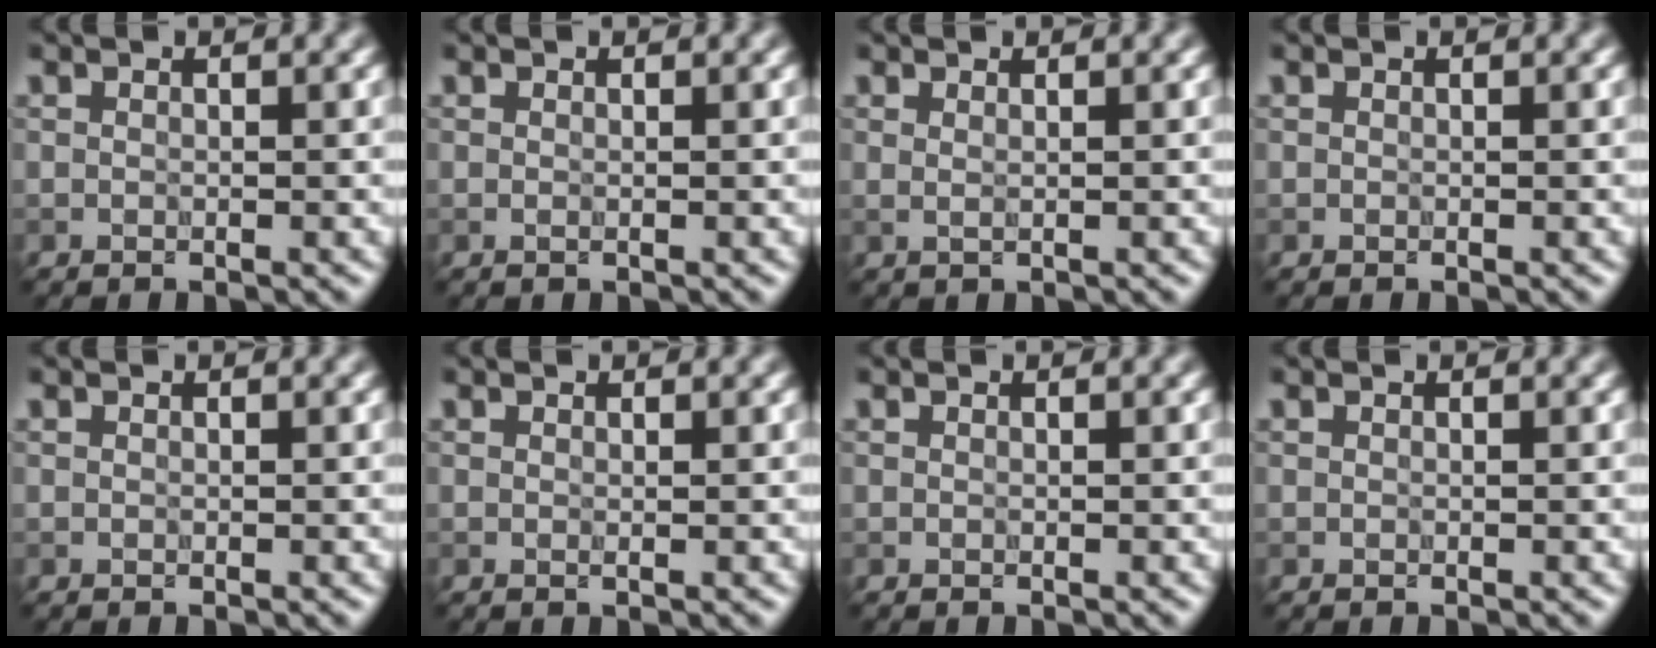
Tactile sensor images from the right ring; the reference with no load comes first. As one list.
[{"total": 0.0}, {"total": 0.9, "force": [0.5, 0.3, 0.6], "torque": [-0.008, -0.002, 0.003]}, {"total": 0.0}, {"total": 0.0}, {"total": 0.0}, {"total": 0.0}, {"total": 0.0}]